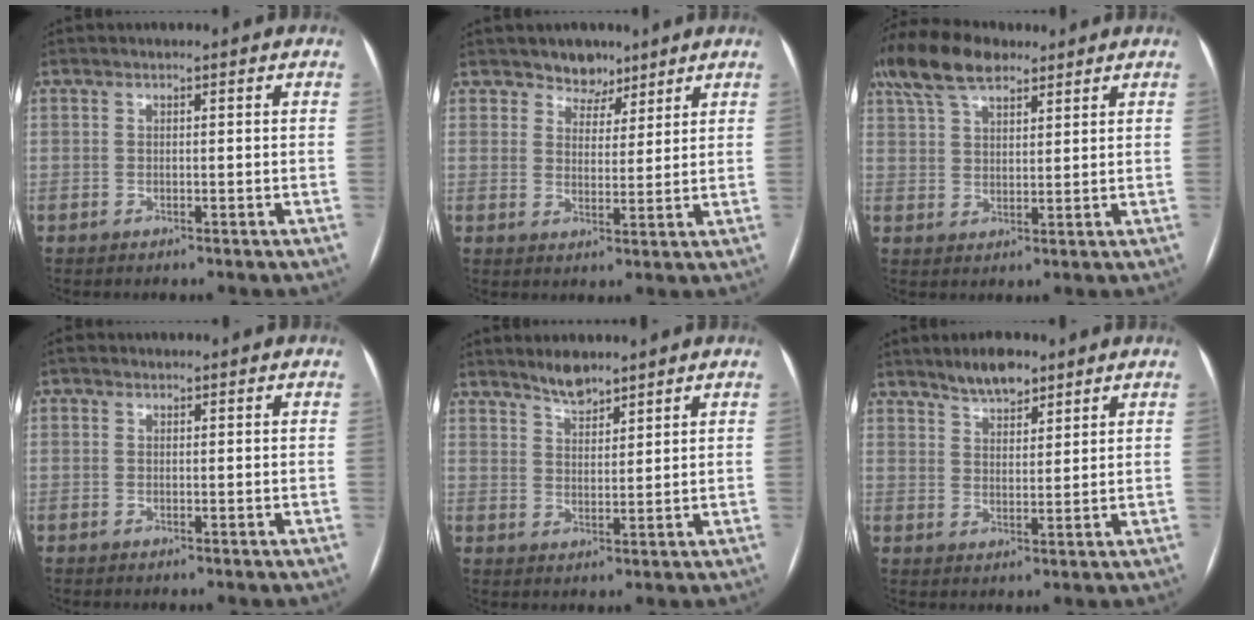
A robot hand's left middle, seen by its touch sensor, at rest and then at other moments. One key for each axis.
{"total": 4.6, "fx": 3.6, "fy": 2.8, "fz": 0.6, "tx": -0.002, "ty": -0.001, "tz": 0.057}
{"total": 10.9, "fx": 8.0, "fy": 4.2, "fz": 6.1, "tx": -0.130, "ty": 0.039, "tz": 0.150}
{"total": 1.5, "fx": -0.8, "fy": -1.0, "fz": -0.7, "tx": 0.010, "ty": -0.009, "tz": -0.014}
{"total": 3.9, "fx": 3.6, "fy": 0.9, "fz": 1.3, "tx": -0.027, "ty": 0.001, "tz": 0.065}
{"total": 5.5, "fx": 4.4, "fy": 1.9, "fz": 2.7, "tx": -0.051, "ty": 0.005, "tz": 0.078}